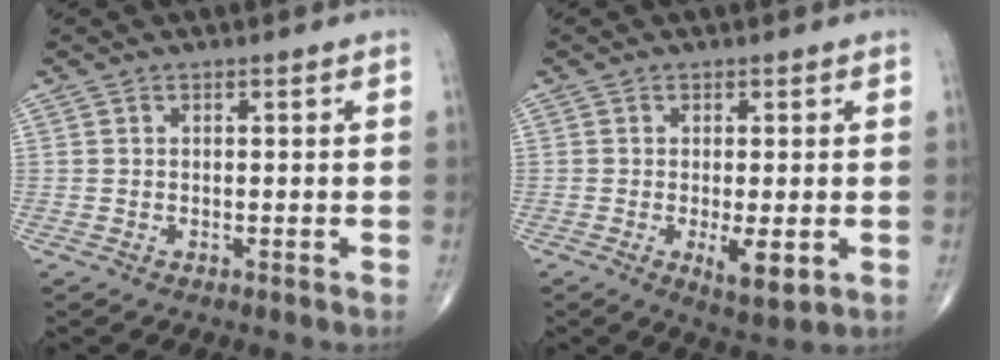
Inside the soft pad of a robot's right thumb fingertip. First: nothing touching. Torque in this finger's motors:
{"motor_torque": [0.91, 1.07, 0.31, -0.01, 0.19]}